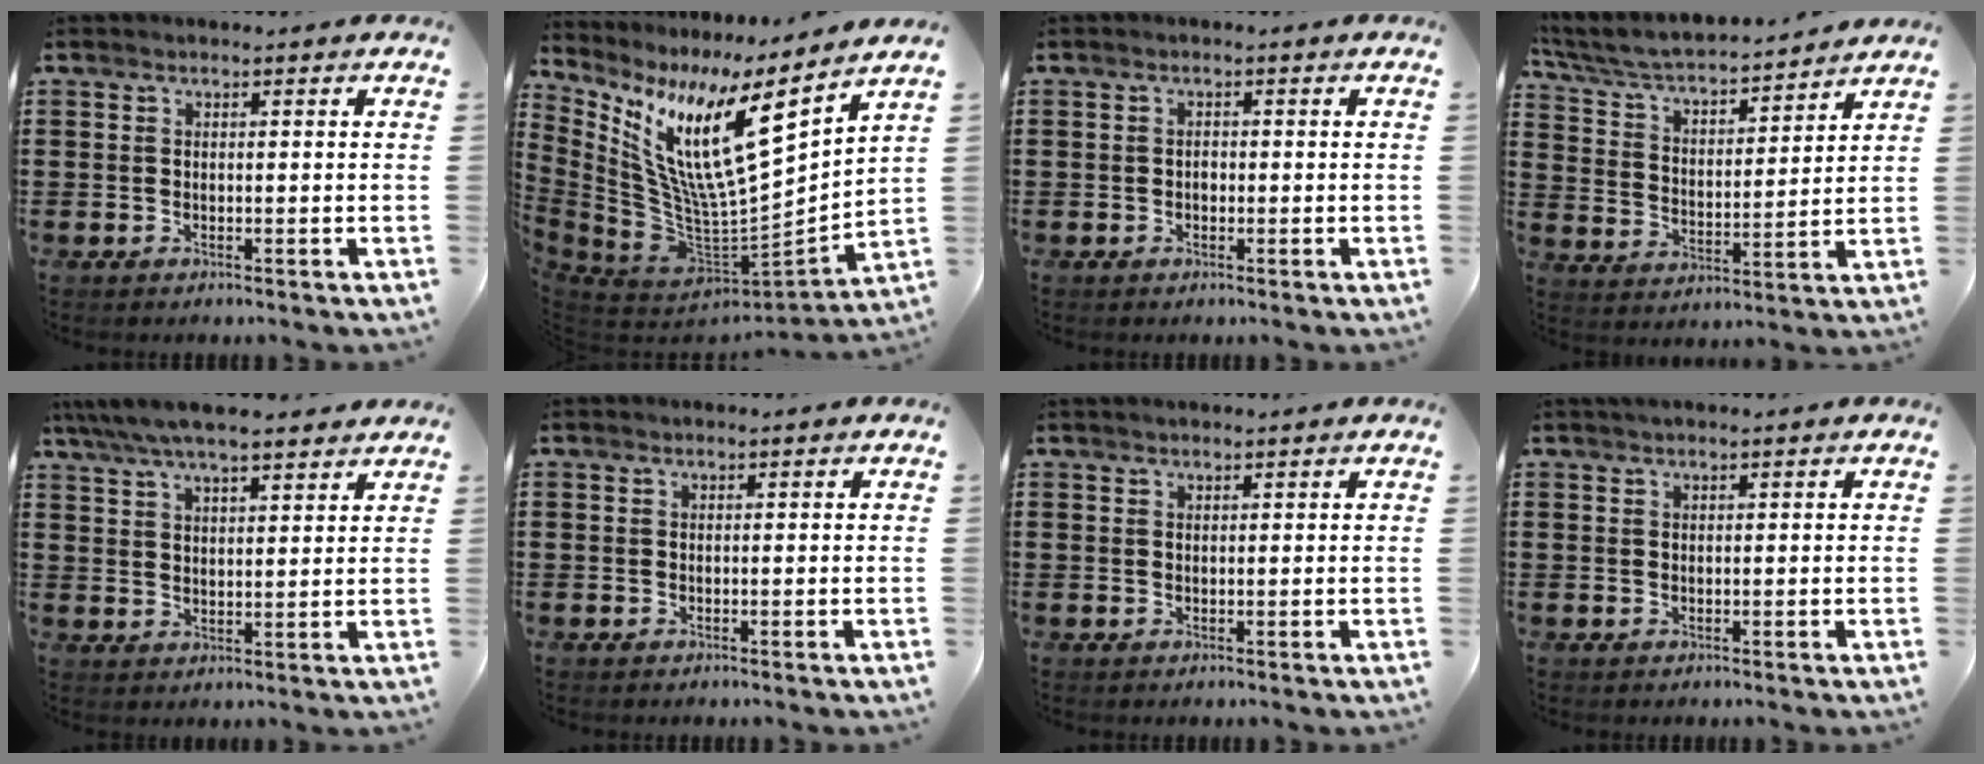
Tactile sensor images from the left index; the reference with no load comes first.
{"total": 15.2, "force": [6.5, 3.4, 13.3], "torque": [-0.283, -0.053, 0.096]}
{"total": 0.8, "force": [-0.1, 0.5, 0.6], "torque": [-0.013, 0.000, -0.003]}
{"total": 4.9, "force": [4.4, 0.5, 2.0], "torque": [-0.059, -0.035, 0.069]}
{"total": 5.6, "force": [4.9, 1.0, 2.5], "torque": [-0.065, -0.011, 0.088]}
{"total": 0.0}
{"total": 0.7, "force": [0.6, 0.0, 0.3], "torque": [-0.006, -0.001, 0.013]}
{"total": 0.7, "force": [0.5, 0.0, 0.5], "torque": [-0.011, 0.001, 0.010]}